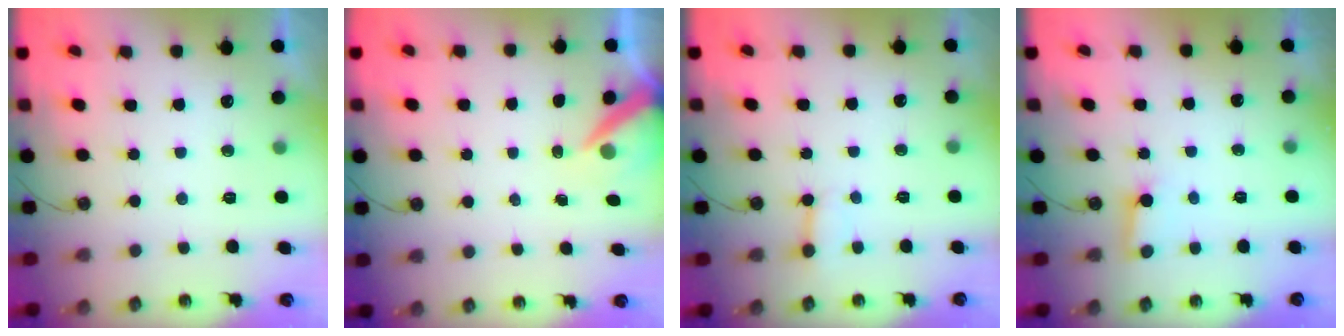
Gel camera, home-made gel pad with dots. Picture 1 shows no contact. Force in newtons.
{"total": 6.9, "press": 6.9, "slide": 0.9}
{"total": 2.7, "press": 2.7, "slide": 0.3}
{"total": 2.8, "press": 2.8, "slide": 0.1}